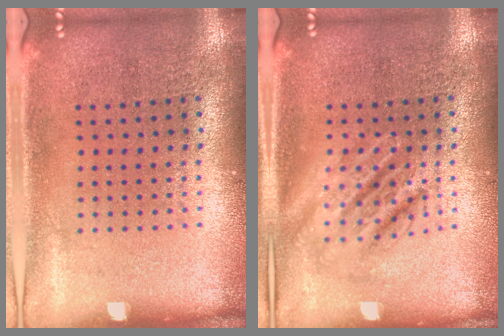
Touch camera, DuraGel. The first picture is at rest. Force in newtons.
{"total": 2.8, "press": 2.8, "slide": 0.3}